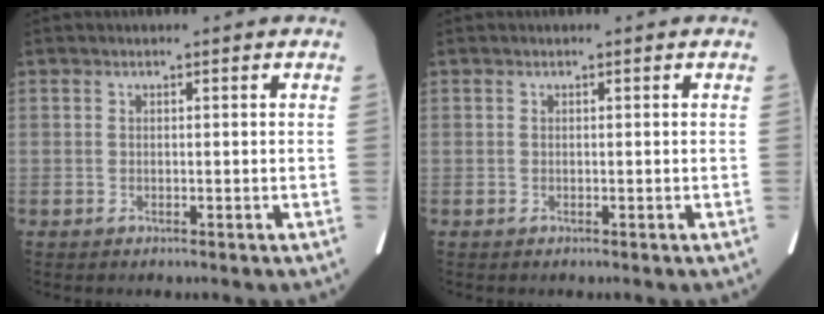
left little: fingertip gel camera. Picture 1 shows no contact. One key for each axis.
{"total": 0.0}